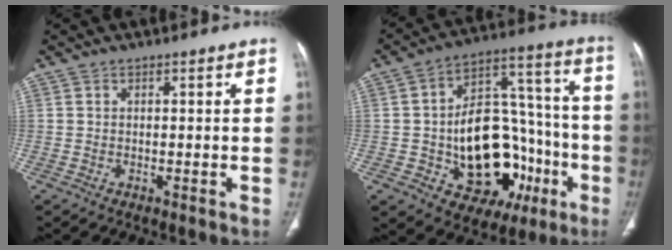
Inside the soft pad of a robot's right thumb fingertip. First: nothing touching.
{"total": 24.8, "force": [-6.7, 15.5, 18.2], "torque": [-0.224, 0.045, -0.076]}